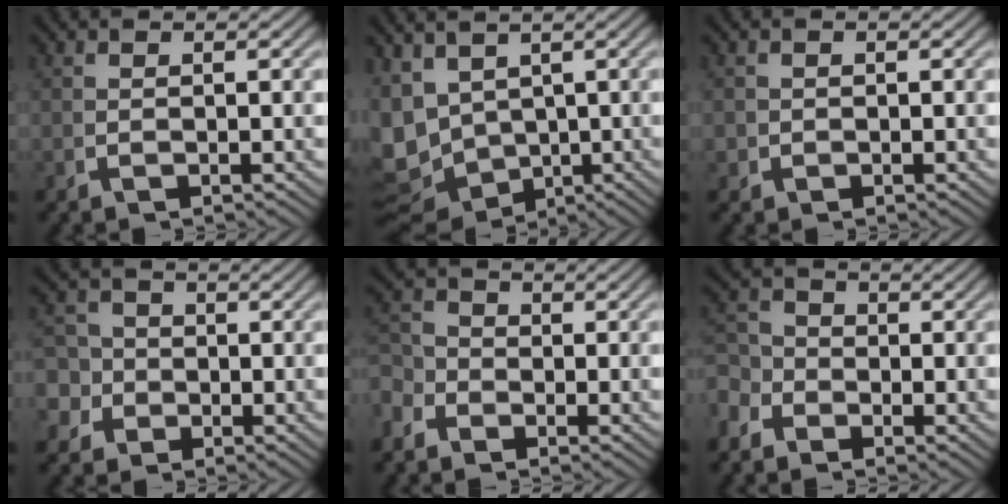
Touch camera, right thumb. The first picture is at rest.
{"total": 9.5, "force": [-0.8, 8.0, 5.0], "torque": [-0.118, -0.032, -0.001]}
{"total": 1.0, "force": [-0.1, 1.0, 0.1], "torque": [-0.003, -0.006, -0.001]}
{"total": 5.7, "force": [-1.6, 5.2, 1.8], "torque": [-0.035, -0.019, -0.027]}
{"total": 2.5, "force": [-0.6, 2.1, 1.3], "torque": [-0.020, -0.010, -0.012]}
{"total": 2.8, "force": [-0.7, 2.4, 1.4], "torque": [-0.023, -0.013, -0.011]}